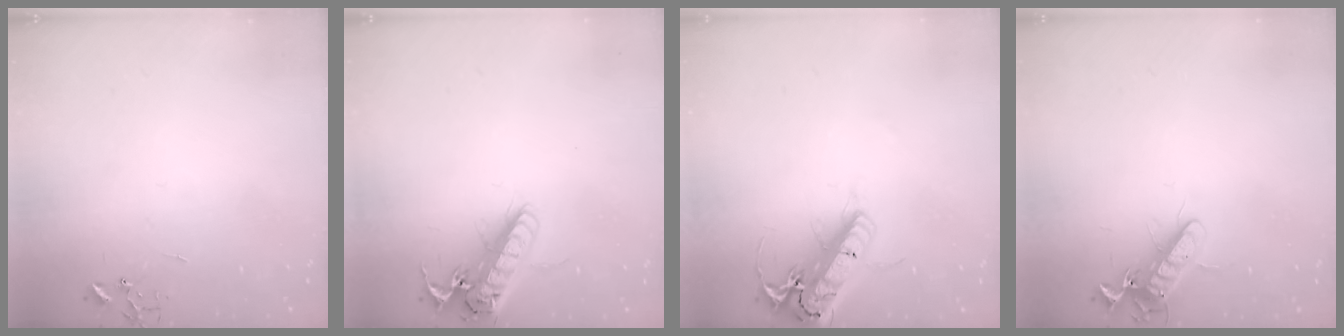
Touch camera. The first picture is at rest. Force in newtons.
{"total": 17.4, "press": 17.1, "slide": 3.3}
{"total": 20.0, "press": 19.6, "slide": 4.1}
{"total": 11.7, "press": 11.6, "slide": 1.7}